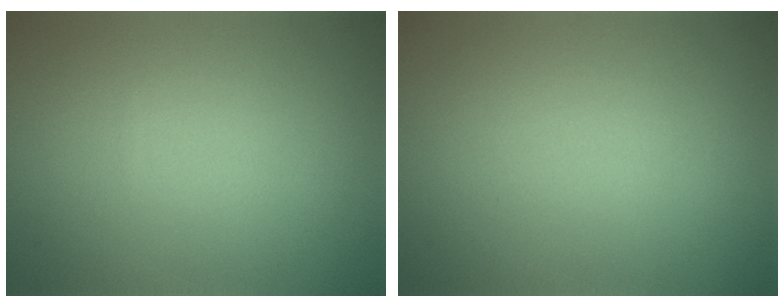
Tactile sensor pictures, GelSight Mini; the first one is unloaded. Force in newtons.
{"total": 0.0}